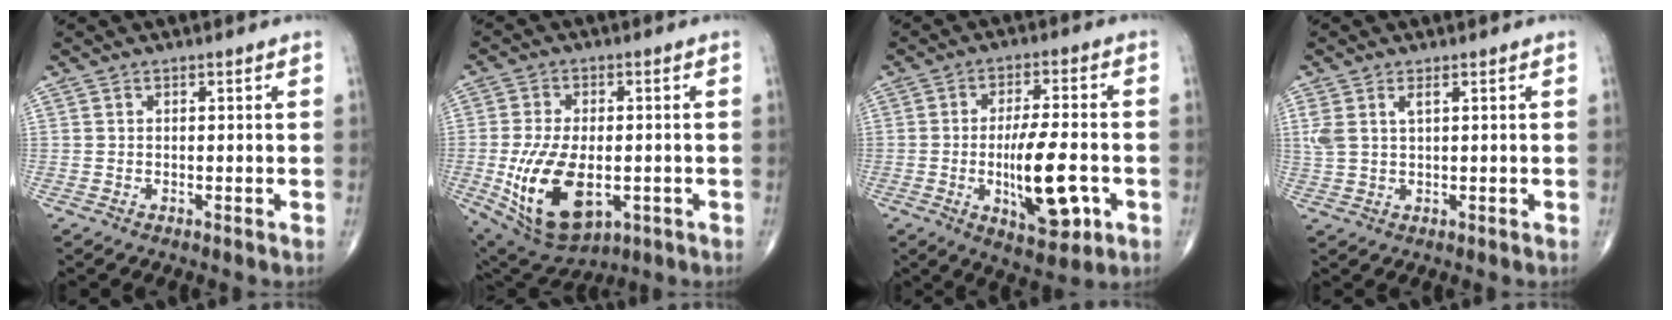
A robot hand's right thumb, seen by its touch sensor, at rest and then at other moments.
{"total": 16.4, "force": [-3.6, 9.1, 13.2], "torque": [-0.244, -0.008, -0.038]}
{"total": 13.7, "force": [-3.2, 4.7, 12.4], "torque": [-0.195, 0.007, -0.043]}
{"total": 3.8, "force": [1.5, 1.6, 3.2], "torque": [-0.083, 0.007, 0.038]}